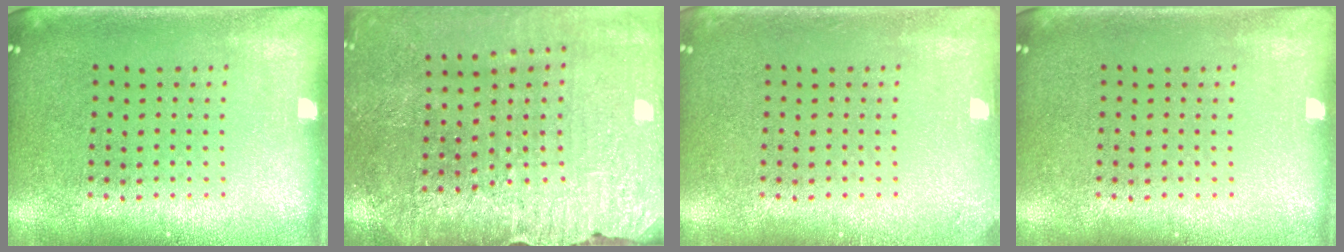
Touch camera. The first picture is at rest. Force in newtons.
{"total": 3.2, "press": 3.2, "slide": 0.5}
{"total": 0.9, "press": 0.9, "slide": 0.2}
{"total": 0.0}